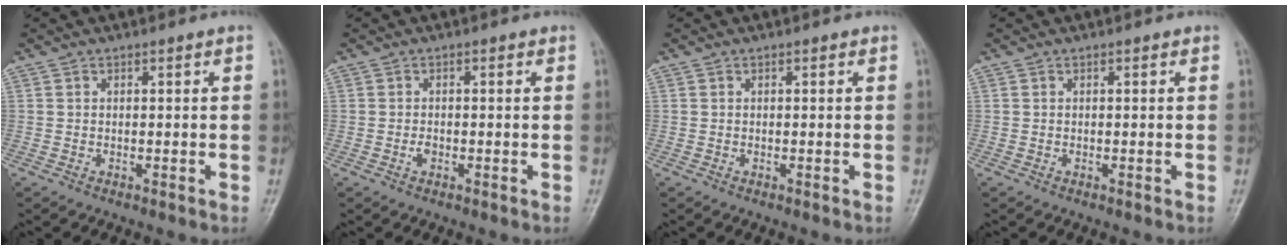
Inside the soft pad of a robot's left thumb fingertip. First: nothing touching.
{"total": 1.3, "force": [-0.4, 0.9, 0.9], "torque": [-0.009, 0.002, -0.009]}
{"total": 0.0}
{"total": 0.0}